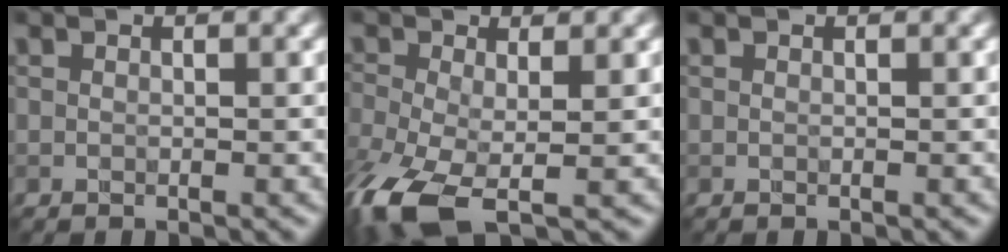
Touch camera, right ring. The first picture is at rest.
{"total": 7.3, "force": [-3.7, 3.1, 5.6], "torque": [-0.134, -0.027, -0.078]}
{"total": 0.0}